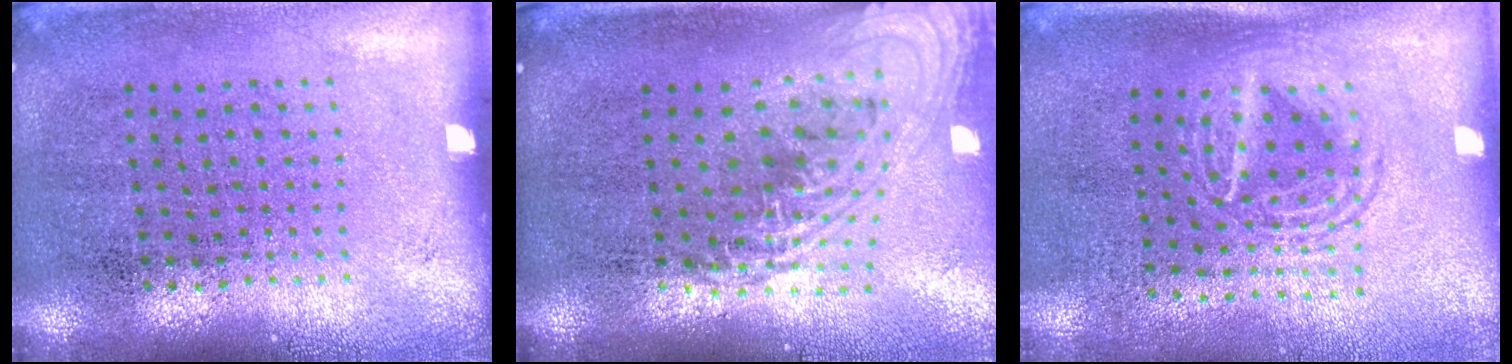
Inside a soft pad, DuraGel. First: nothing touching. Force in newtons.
{"total": 2.2, "press": 1.6, "slide": 1.5}
{"total": 1.6, "press": 1.3, "slide": 0.8}